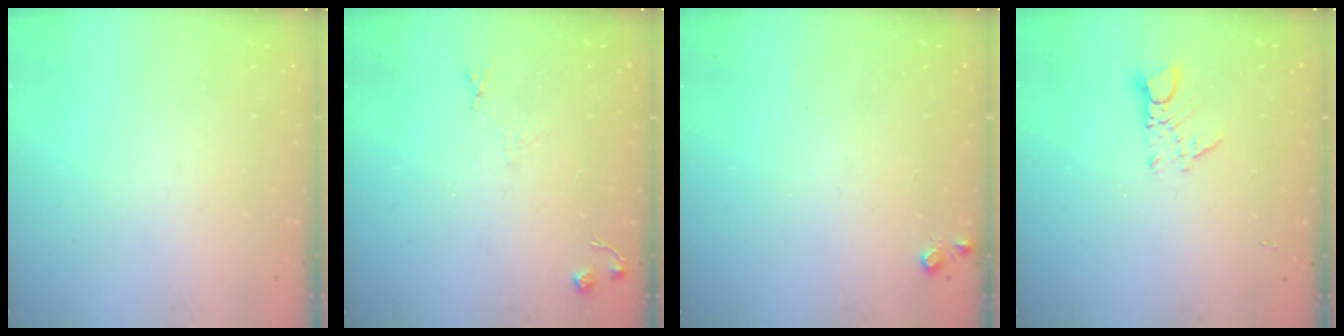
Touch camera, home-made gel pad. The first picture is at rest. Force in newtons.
{"total": 4.9, "press": 4.8, "slide": 0.7}
{"total": 5.3, "press": 5.2, "slide": 0.6}
{"total": 3.1, "press": 3.1, "slide": 0.2}